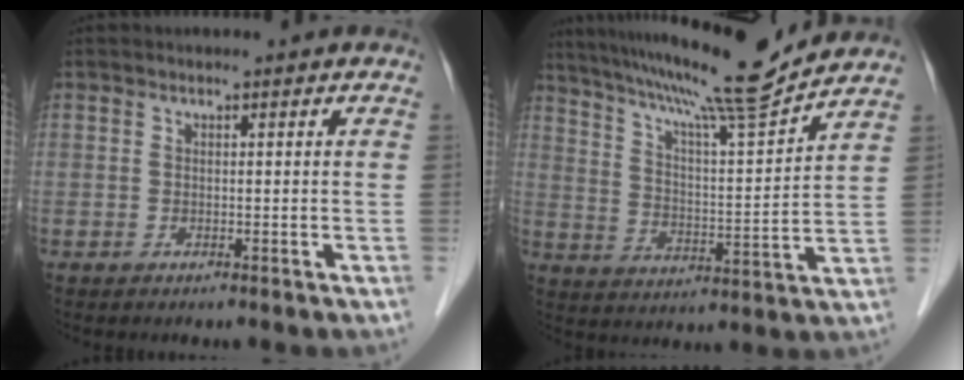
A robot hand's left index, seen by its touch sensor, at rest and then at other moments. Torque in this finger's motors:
{"motor_torque": [0.37, -0.36, 0.36, 0.15]}